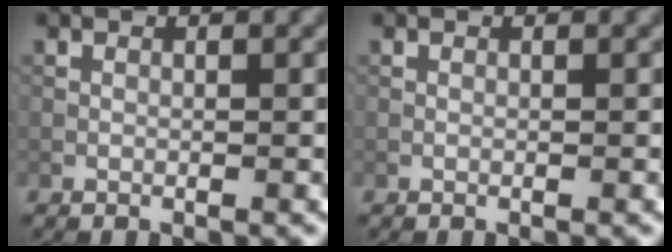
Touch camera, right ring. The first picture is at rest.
{"total": 0.0}